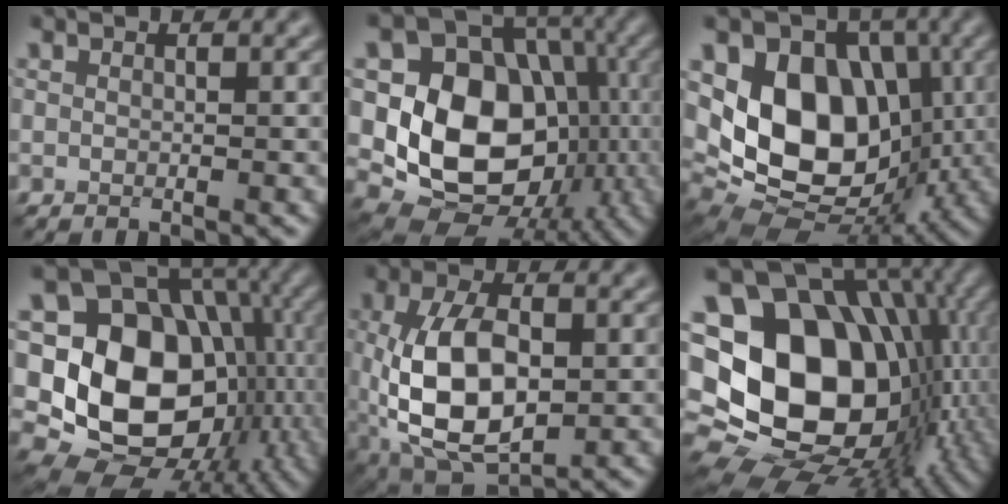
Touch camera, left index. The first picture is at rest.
{"total": 13.9, "force": [-1.4, 10.9, 8.4], "torque": [-0.139, -0.009, -0.027]}
{"total": 12.8, "force": [0.6, 9.5, 8.6], "torque": [-0.147, -0.014, 0.008]}
{"total": 17.7, "force": [-1.8, 14.1, 10.6], "torque": [-0.164, -0.008, -0.029]}
{"total": 10.5, "force": [-1.2, 5.7, 8.7], "torque": [-0.183, -0.006, -0.020]}
{"total": 20.7, "force": [-0.4, 15.7, 13.5], "torque": [-0.241, 0.001, 0.012]}